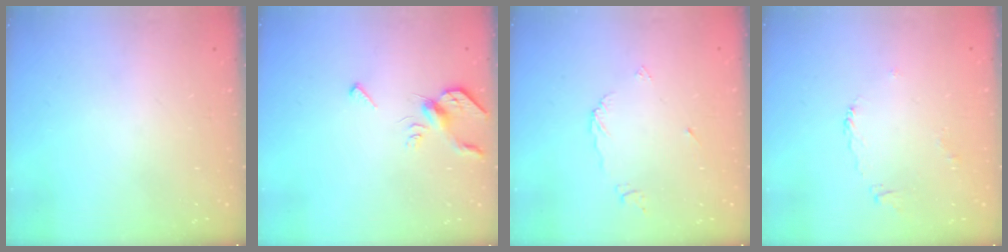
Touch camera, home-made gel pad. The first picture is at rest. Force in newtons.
{"total": 5.5, "press": 5.4, "slide": 1.0}
{"total": 5.2, "press": 5.2, "slide": 0.3}
{"total": 3.2, "press": 3.1, "slide": 0.8}